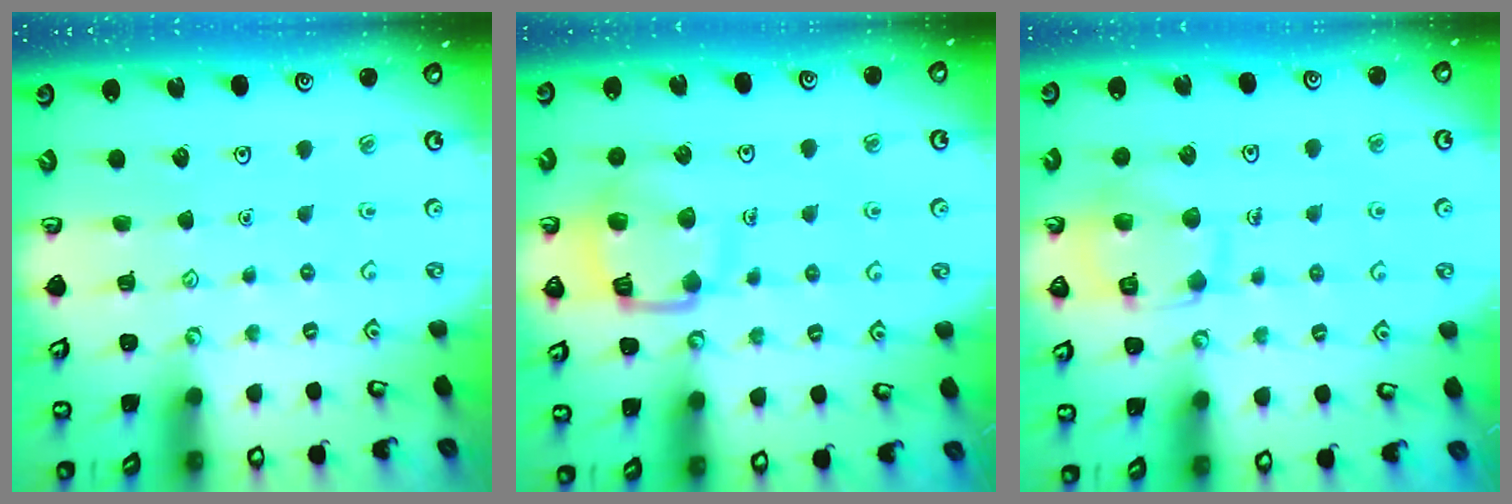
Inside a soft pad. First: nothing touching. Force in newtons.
{"total": 12.5, "press": 12.5, "slide": 1.3}
{"total": 12.5, "press": 12.5, "slide": 1.0}